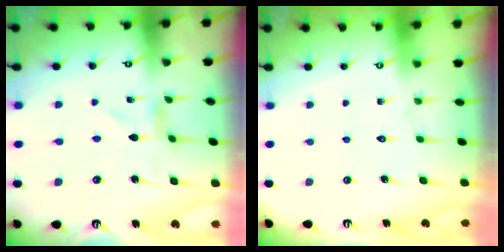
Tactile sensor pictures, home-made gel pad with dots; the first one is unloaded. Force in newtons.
{"total": 1.7, "press": 1.7, "slide": 0.1}